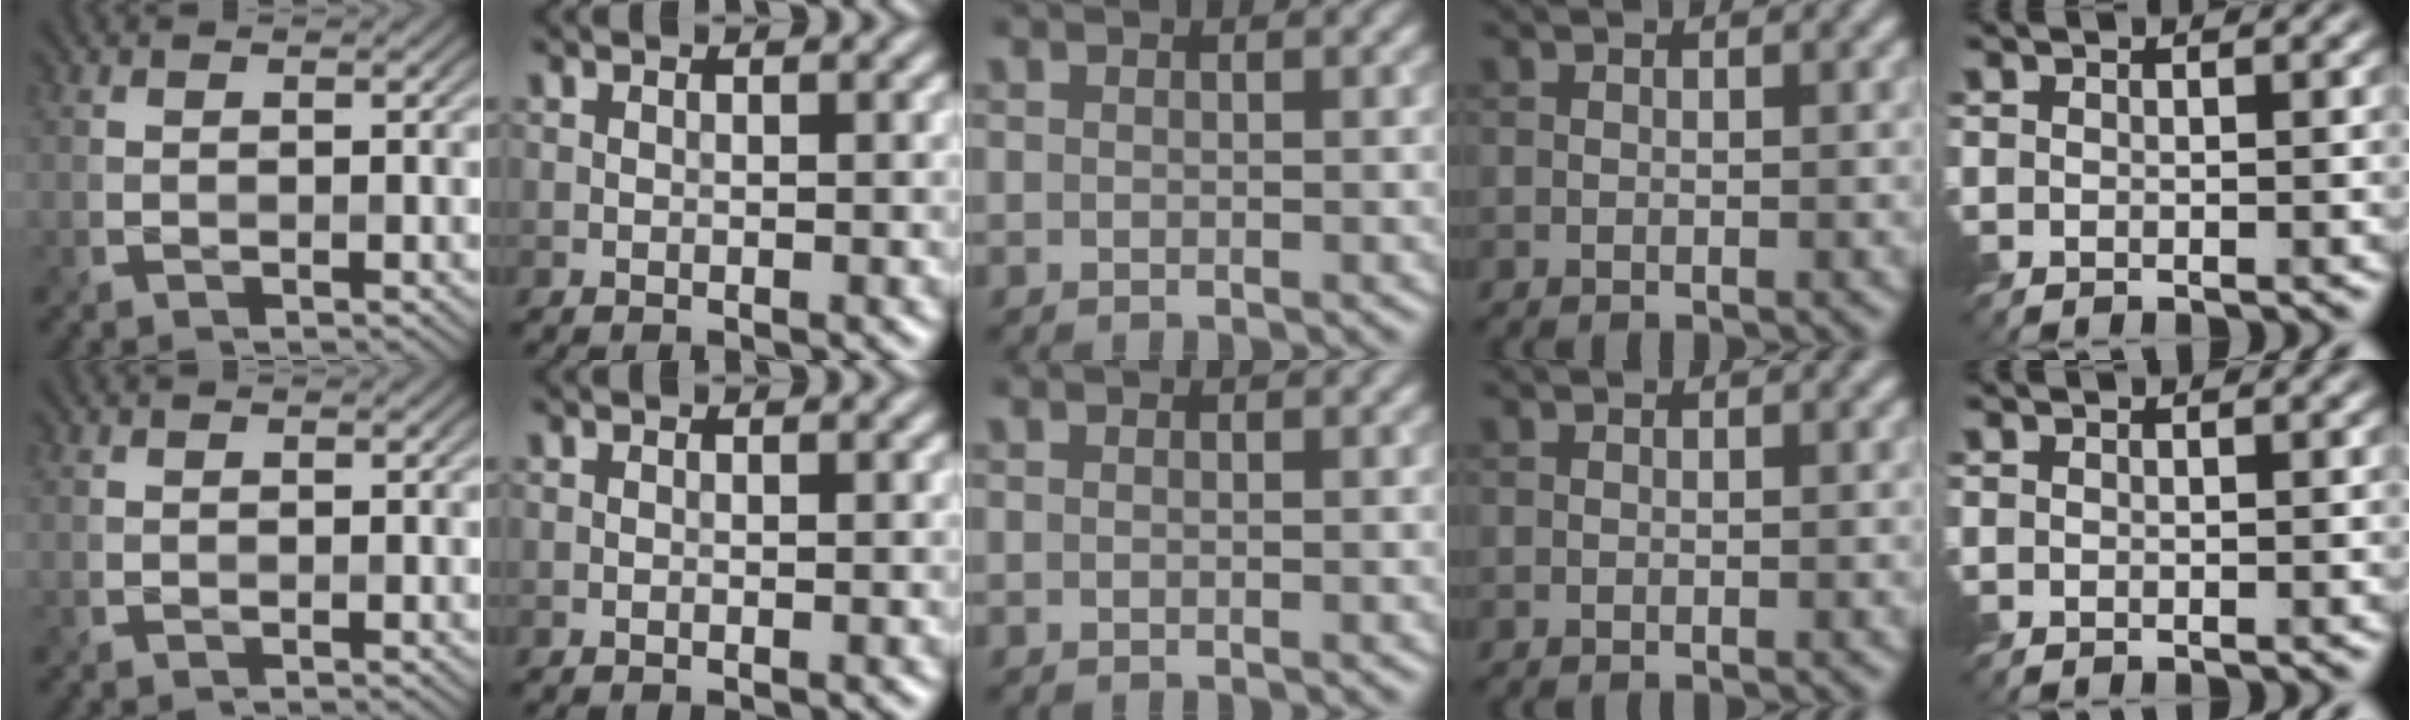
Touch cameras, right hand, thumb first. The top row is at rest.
{}